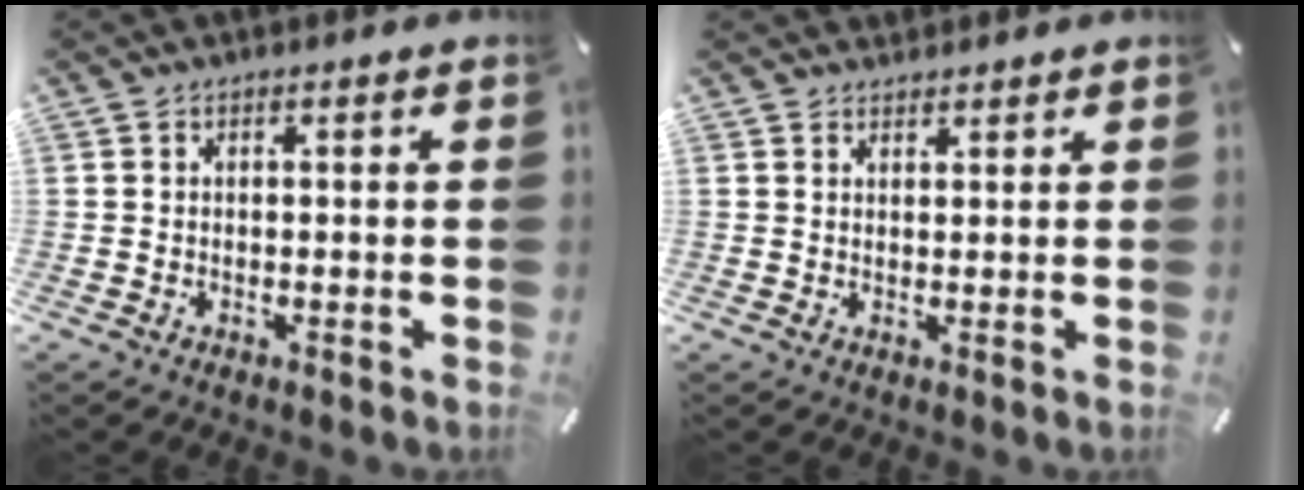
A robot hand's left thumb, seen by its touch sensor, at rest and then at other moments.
{"total": 1.6, "force": [1.4, 0.8, -0.2], "torque": [0.012, -0.003, 0.027]}